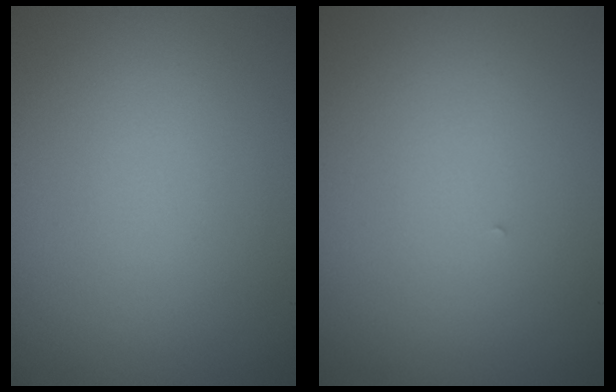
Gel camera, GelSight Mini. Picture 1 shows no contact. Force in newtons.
{"total": 0.0}